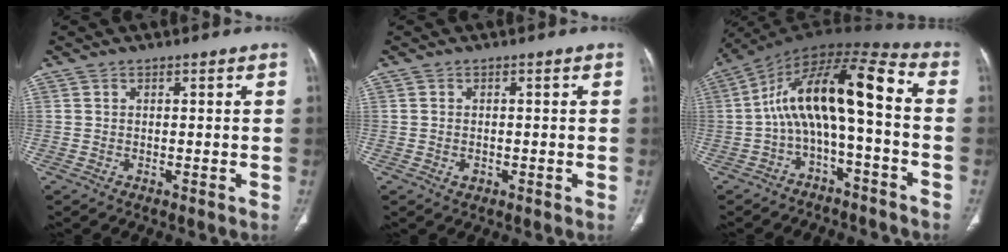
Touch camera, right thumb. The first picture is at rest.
{"total": 1.4, "force": [-0.4, 1.1, 0.8], "torque": [-0.011, 0.004, -0.004]}
{"total": 15.2, "force": [-2.0, 5.4, 14.1], "torque": [-0.249, 0.089, -0.039]}